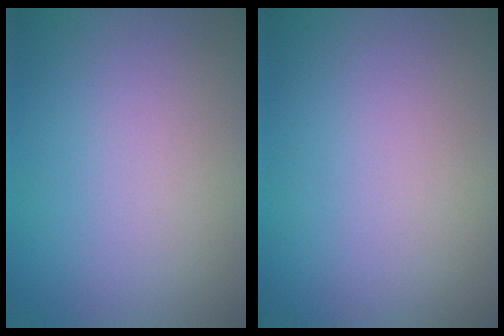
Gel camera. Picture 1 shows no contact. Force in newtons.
{"total": 0.0}